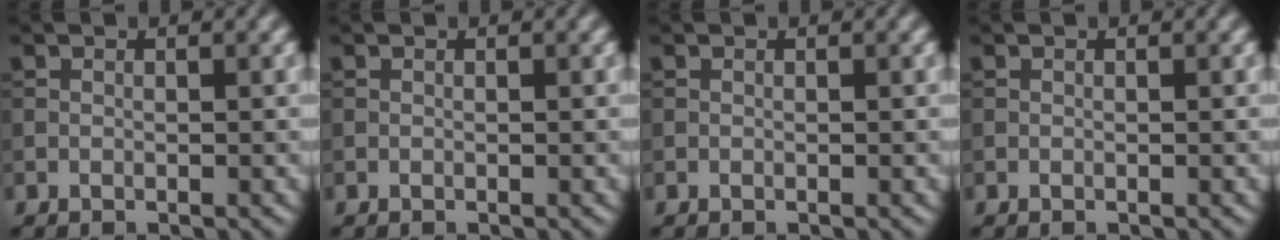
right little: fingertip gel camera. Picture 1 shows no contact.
{"total": 0.0}
{"total": 0.0}
{"total": 0.0}